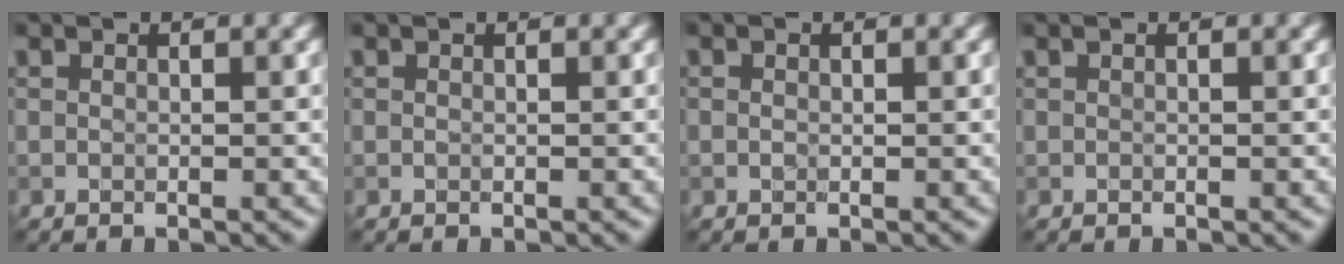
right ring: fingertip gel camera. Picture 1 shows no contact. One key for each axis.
{"total": 0.0}
{"total": 0.6, "fx": 0.0, "fy": 0.5, "fz": 0.4, "tx": -0.007, "ty": 0.000, "tz": -0.001}
{"total": 0.0}